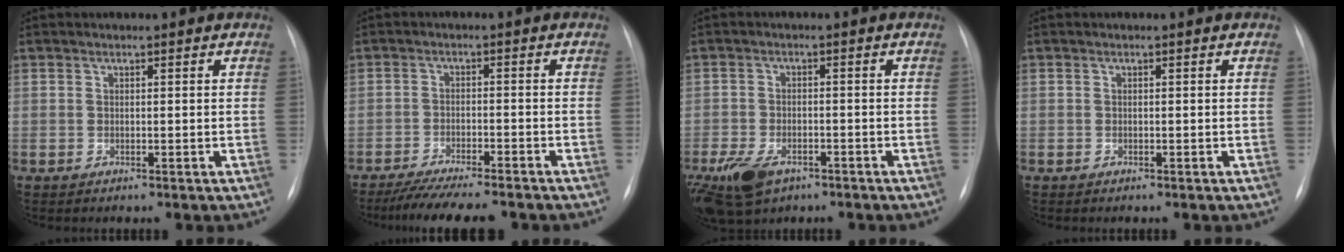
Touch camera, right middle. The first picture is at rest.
{"total": 10.6, "force": [-9.3, 1.0, 5.0], "torque": [-0.074, -0.017, -0.140]}
{"total": 9.7, "force": [-5.7, 5.6, 5.5], "torque": [-0.126, -0.009, -0.093]}
{"total": 0.0}